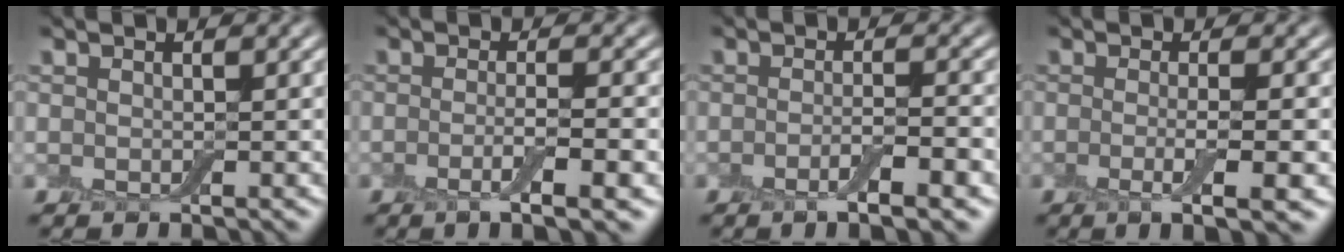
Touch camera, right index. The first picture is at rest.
{"total": 4.1, "force": [-1.2, 0.9, 3.8], "torque": [-0.064, -0.004, -0.023]}
{"total": 3.7, "force": [-1.5, 0.8, 3.3], "torque": [-0.055, -0.001, -0.027]}
{"total": 4.3, "force": [-0.9, 0.9, 4.1], "torque": [-0.067, -0.010, -0.016]}